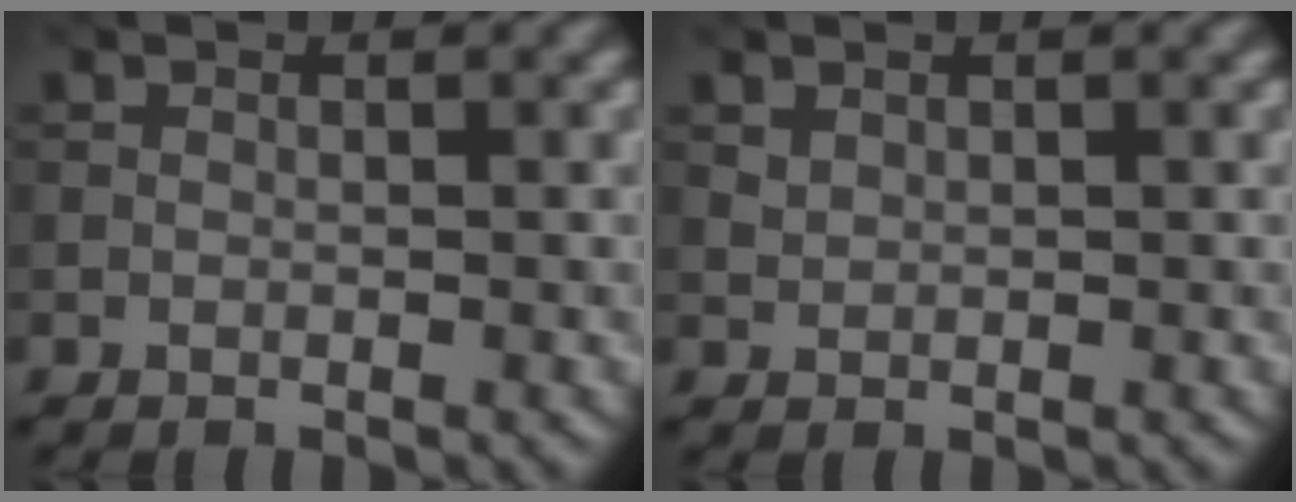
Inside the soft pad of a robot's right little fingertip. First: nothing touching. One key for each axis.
{"total": 0.7, "fx": 0.5, "fy": 0.4, "fz": 0.3, "tx": -0.010, "ty": -0.003, "tz": 0.016}